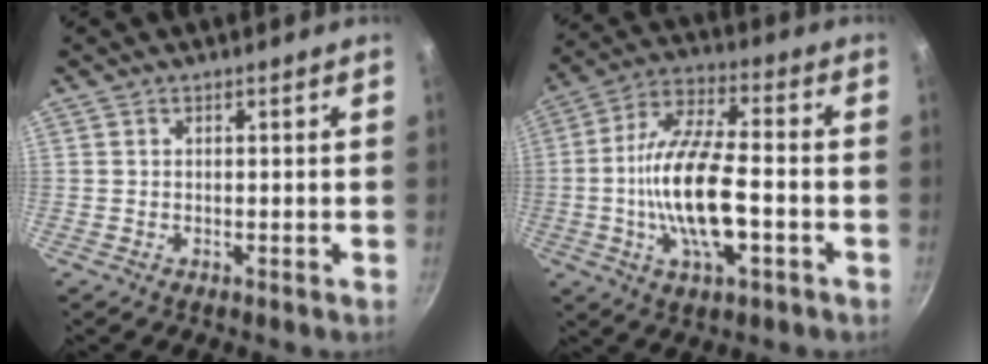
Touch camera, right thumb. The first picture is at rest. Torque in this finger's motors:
{"motor_torque": [-0.01, 1.30, 1.98, -0.79, 0.58]}